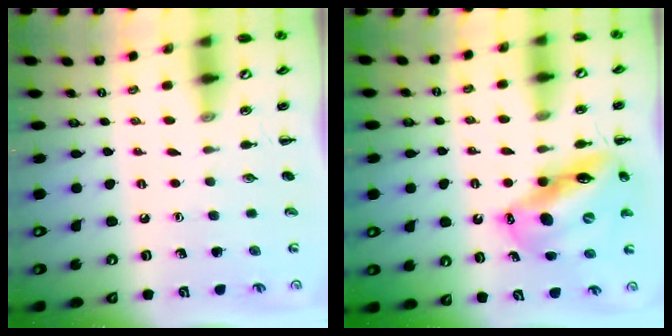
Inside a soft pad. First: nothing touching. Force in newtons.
{"total": 15.2, "press": 14.7, "slide": 3.8}